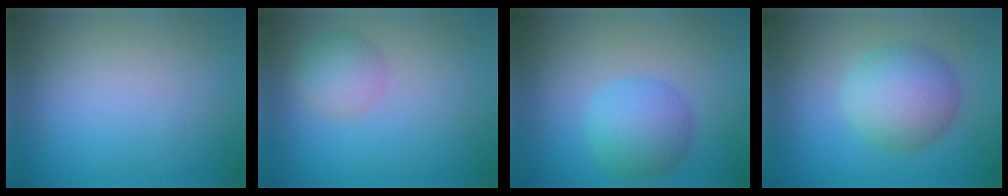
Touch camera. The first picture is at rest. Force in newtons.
{"total": 2.6, "press": 2.6, "slide": 0.1}
{"total": 4.0, "press": 4.0, "slide": 0.1}
{"total": 5.6, "press": 5.6, "slide": 0.1}